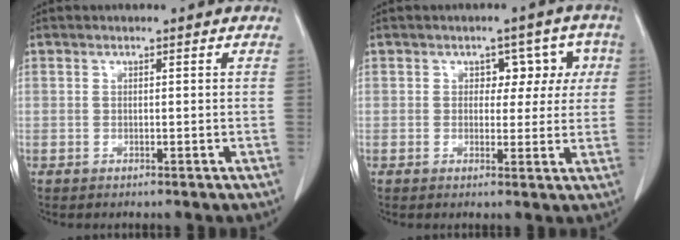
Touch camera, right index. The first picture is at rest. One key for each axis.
{"total": 5.4, "fx": 1.2, "fy": 3.8, "fz": 3.7, "tx": -0.026, "ty": 0.026, "tz": 0.016}